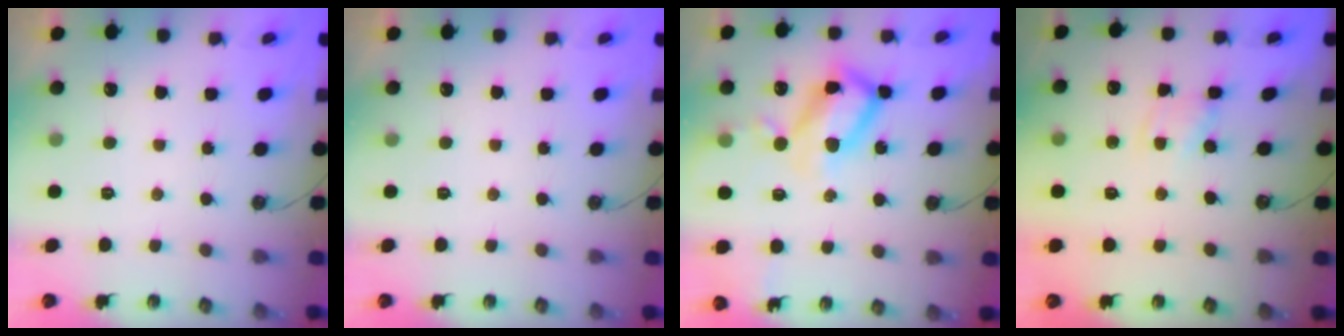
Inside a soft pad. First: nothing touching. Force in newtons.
{"total": 0.0}
{"total": 18.6, "press": 18.5, "slide": 1.5}
{"total": 1.2, "press": 1.2, "slide": 0.1}